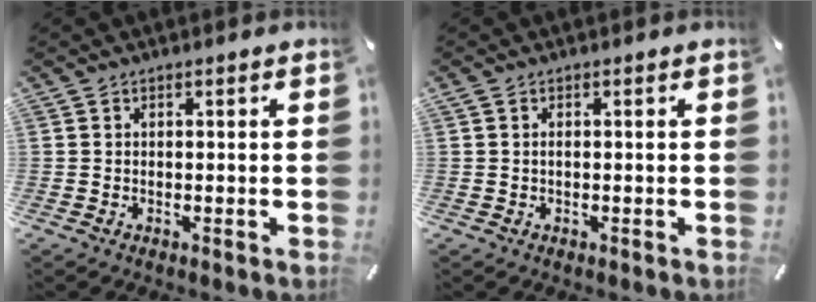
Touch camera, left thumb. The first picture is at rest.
{"total": 0.8, "force": [-0.2, 0.2, 0.8], "torque": [-0.016, -0.001, -0.003]}